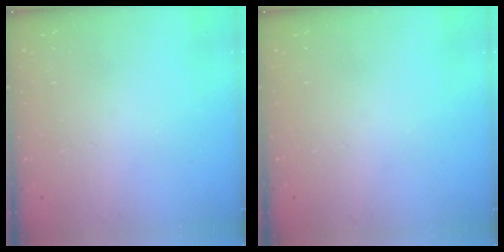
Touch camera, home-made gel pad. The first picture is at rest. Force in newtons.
{"total": 0.0}